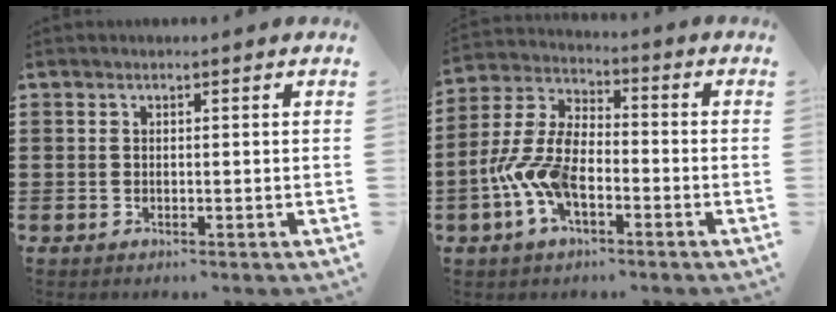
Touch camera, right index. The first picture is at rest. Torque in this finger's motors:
{"motor_torque": [2.14, 0.00, 0.43, 0.21]}